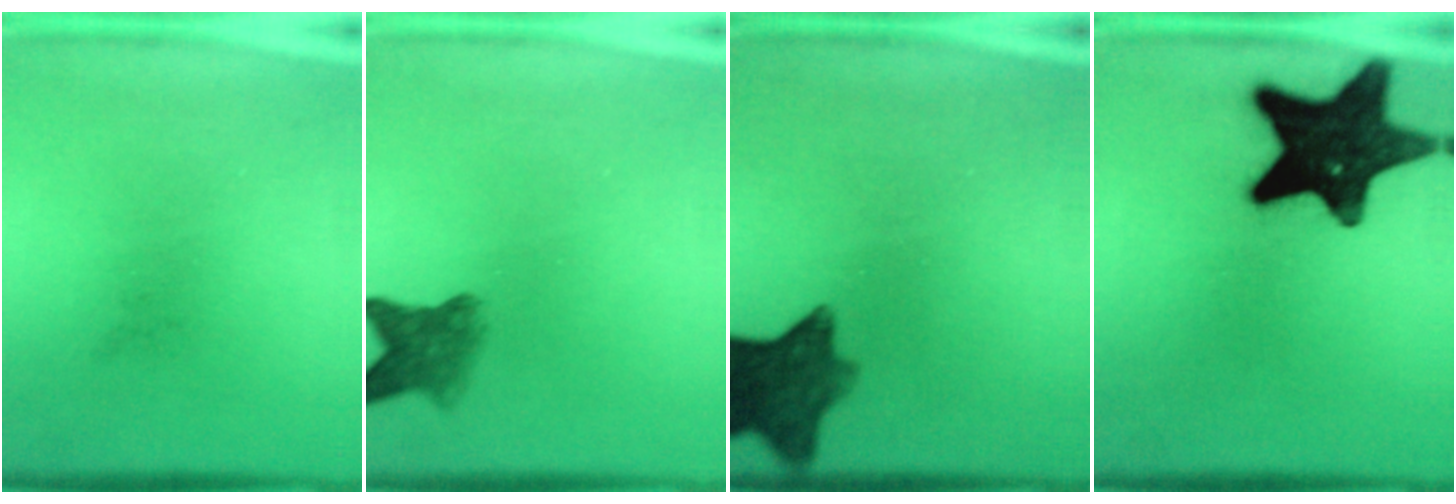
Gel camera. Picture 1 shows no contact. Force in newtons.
{"total": 4.4}
{"total": 9.2}
{"total": 17.4}